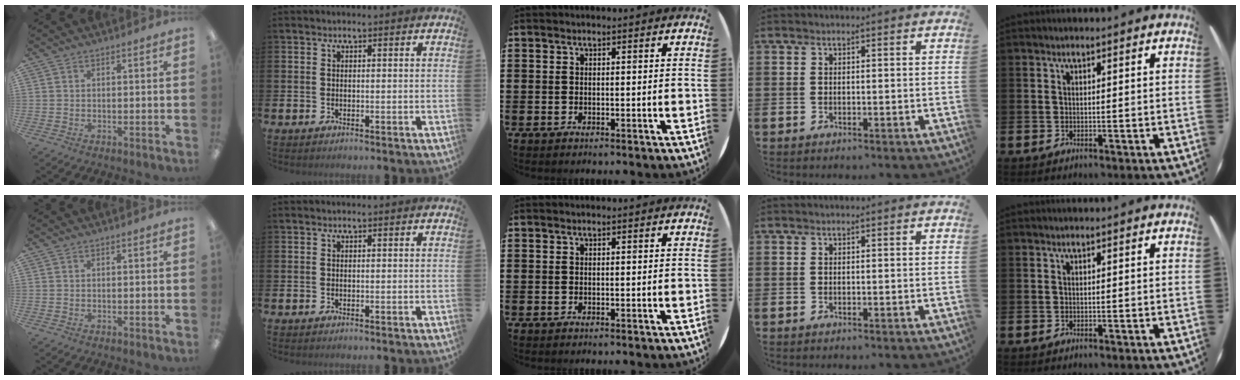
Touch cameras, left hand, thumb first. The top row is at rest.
{}